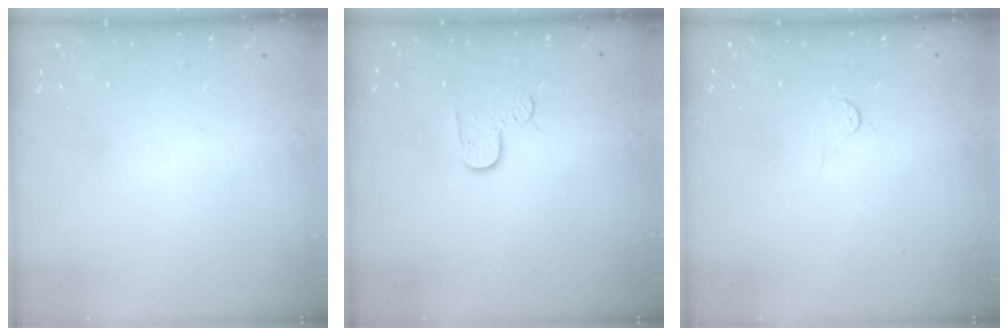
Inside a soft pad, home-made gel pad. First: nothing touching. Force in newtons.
{"total": 6.4, "press": 6.4, "slide": 0.5}
{"total": 2.8, "press": 2.8, "slide": 0.4}